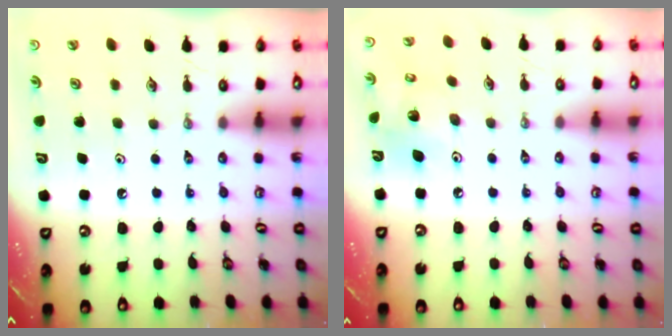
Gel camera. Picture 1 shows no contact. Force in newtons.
{"total": 8.2, "press": 7.8, "slide": 2.5}